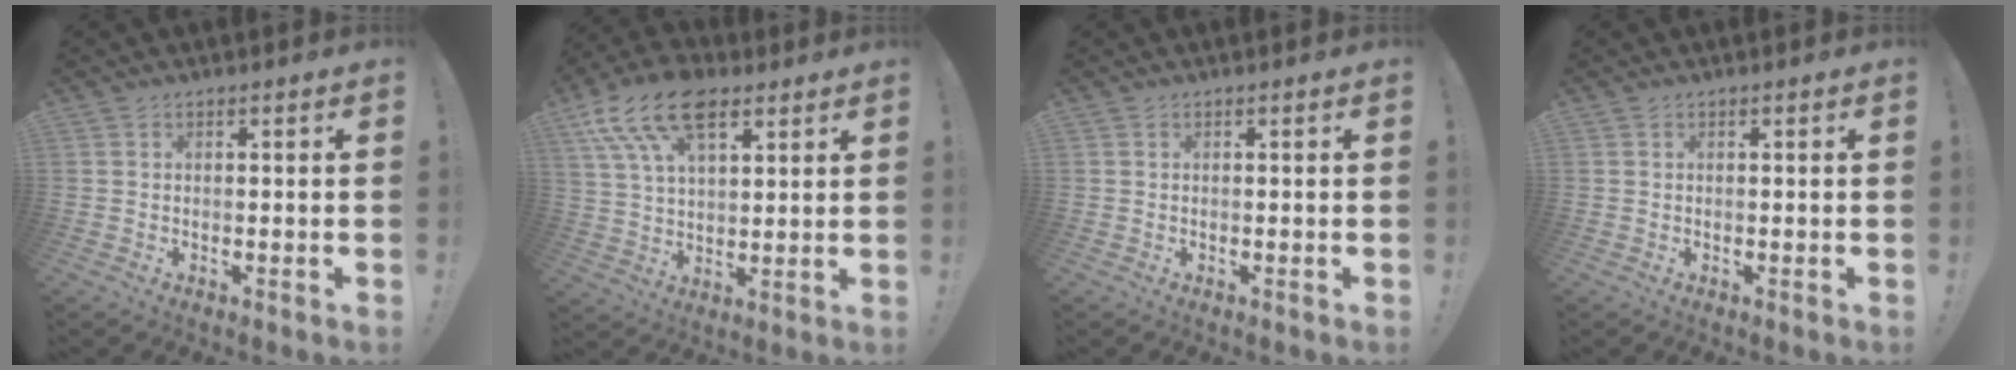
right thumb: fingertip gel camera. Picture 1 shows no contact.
{"total": 17.5, "force": [9.4, 9.6, 11.2], "torque": [-0.202, -0.038, 0.172]}
{"total": 0.0}
{"total": 0.0}